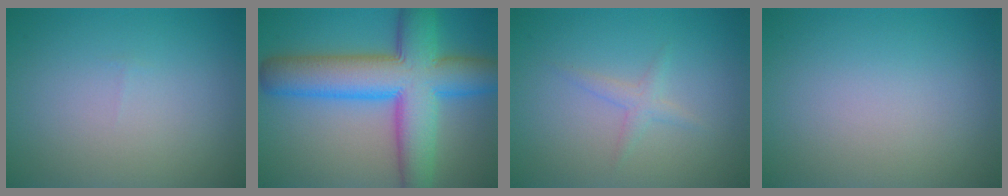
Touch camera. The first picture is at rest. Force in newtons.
{"total": 11.7, "press": 11.7, "slide": 0.2}
{"total": 1.3, "press": 1.3, "slide": 0.1}
{"total": 0.0}